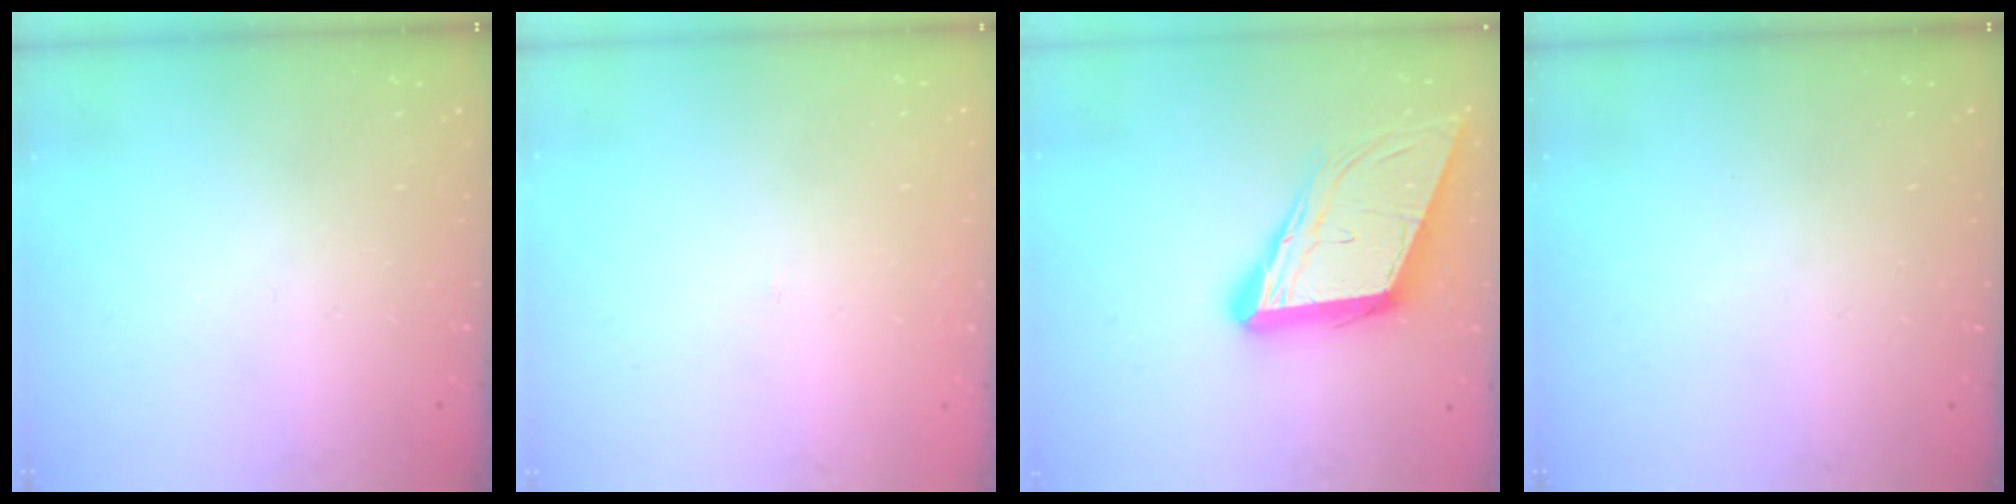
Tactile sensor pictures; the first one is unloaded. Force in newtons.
{"total": 1.5, "press": 1.5, "slide": 0.1}
{"total": 14.8, "press": 14.1, "slide": 4.2}
{"total": 0.0}